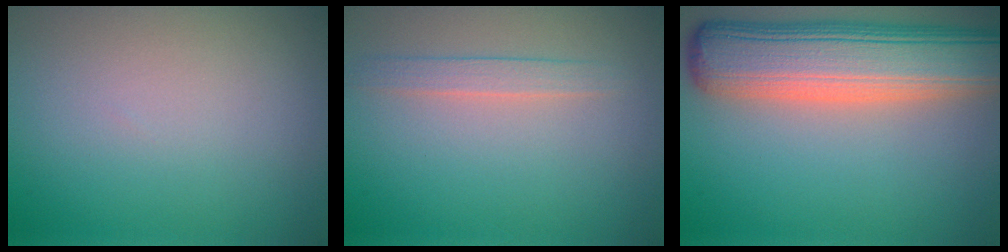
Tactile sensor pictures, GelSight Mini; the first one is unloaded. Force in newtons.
{"total": 1.5, "press": 1.5, "slide": 0.1}
{"total": 10.4, "press": 10.4, "slide": 0.7}